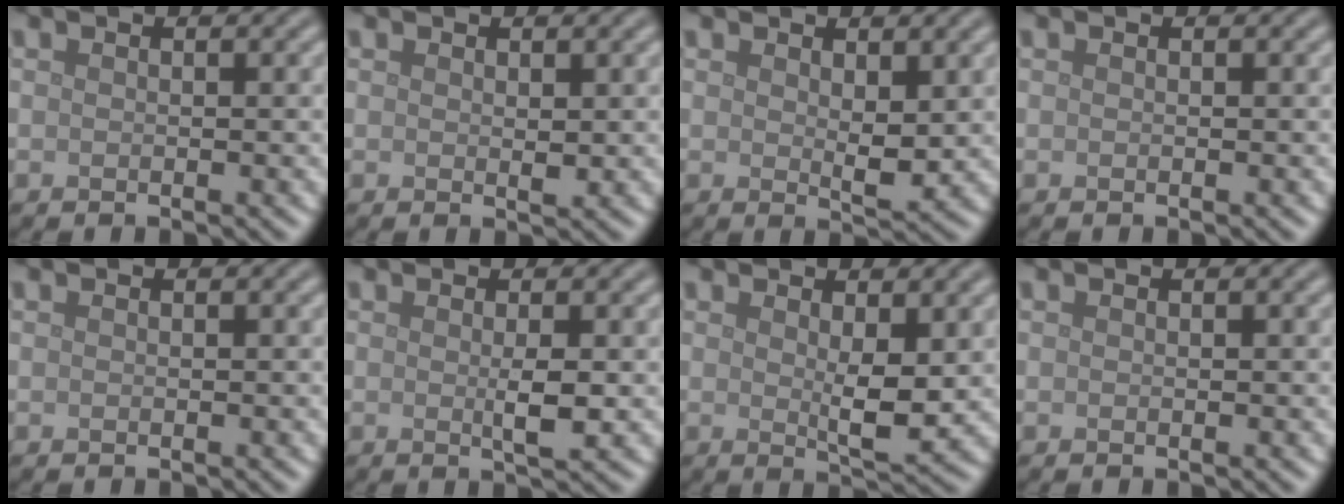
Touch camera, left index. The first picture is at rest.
{"total": 0.7, "force": [0.2, 0.3, 0.6], "torque": [-0.010, -0.003, 0.004]}
{"total": 2.2, "force": [0.8, 0.9, 1.8], "torque": [-0.030, -0.007, 0.017]}
{"total": 0.0}
{"total": 0.0}
{"total": 1.8, "force": [0.0, 0.2, 1.8], "torque": [-0.033, -0.003, -0.001]}
{"total": 2.8, "force": [0.7, 0.8, 2.6], "torque": [-0.045, -0.008, 0.015]}
{"total": 0.0}